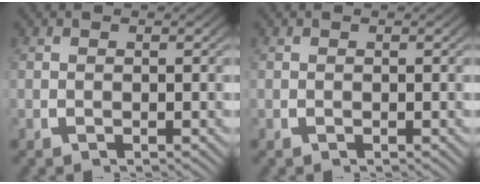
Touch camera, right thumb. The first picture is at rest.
{"total": 0.0}